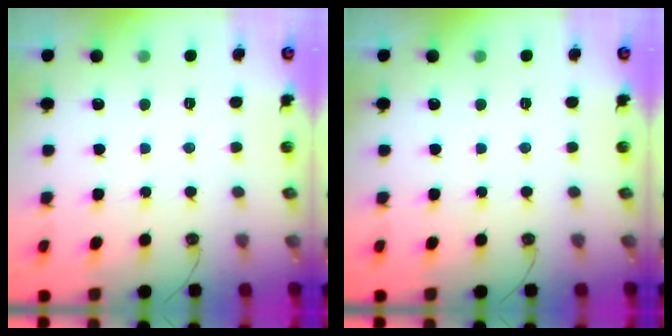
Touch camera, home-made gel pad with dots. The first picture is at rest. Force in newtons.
{"total": 0.0}